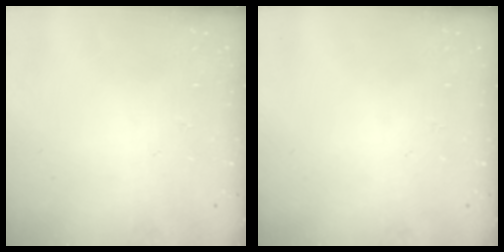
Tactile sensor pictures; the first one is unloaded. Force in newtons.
{"total": 0.0}